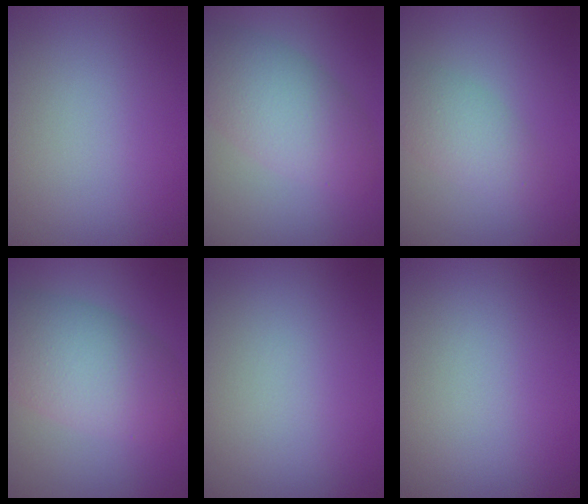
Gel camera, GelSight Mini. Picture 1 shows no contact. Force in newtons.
{"total": 4.3, "press": 4.3, "slide": 0.4}
{"total": 3.0, "press": 3.0, "slide": 0.1}
{"total": 7.8, "press": 7.7, "slide": 0.6}
{"total": 0.0}
{"total": 0.0}